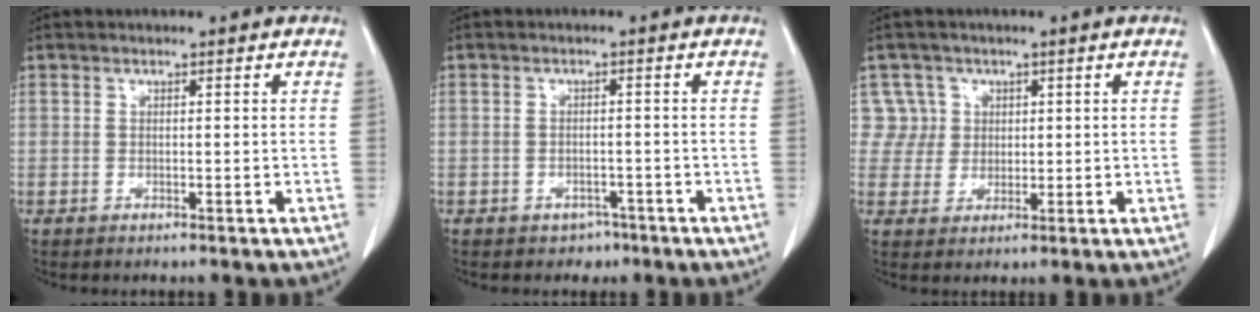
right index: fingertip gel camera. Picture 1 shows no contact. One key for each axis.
{"total": 2.7, "fx": -1.8, "fy": 2.0, "fz": 0.5, "tx": -0.006, "ty": 0.008, "tz": -0.017}
{"total": 4.7, "fx": 1.6, "fy": 4.4, "fz": -0.6, "tx": 0.032, "ty": 0.012, "tz": 0.032}